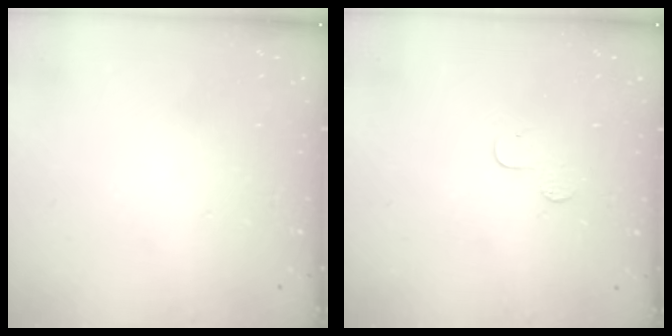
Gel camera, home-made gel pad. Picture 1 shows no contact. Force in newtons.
{"total": 3.9, "press": 3.9, "slide": 0.4}